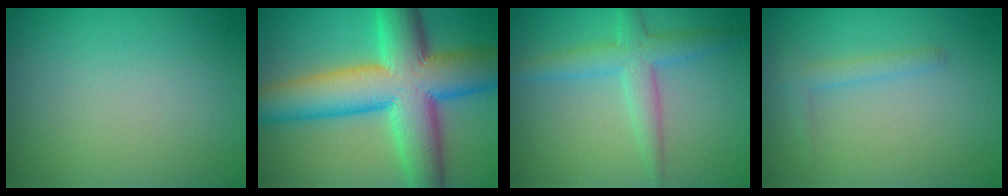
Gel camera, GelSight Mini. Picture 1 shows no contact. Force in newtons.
{"total": 13.0, "press": 13.0, "slide": 0.2}
{"total": 3.5, "press": 3.5, "slide": 0.1}
{"total": 1.3, "press": 1.3, "slide": 0.0}